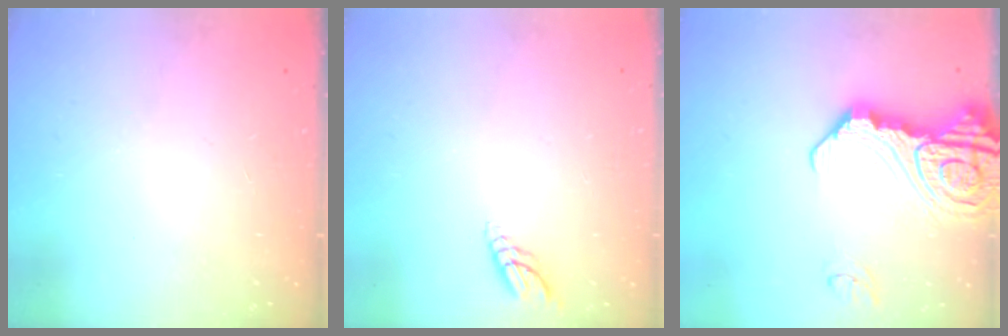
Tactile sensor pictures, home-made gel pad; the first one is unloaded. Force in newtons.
{"total": 4.7, "press": 4.7, "slide": 0.5}
{"total": 19.9, "press": 19.7, "slide": 2.5}